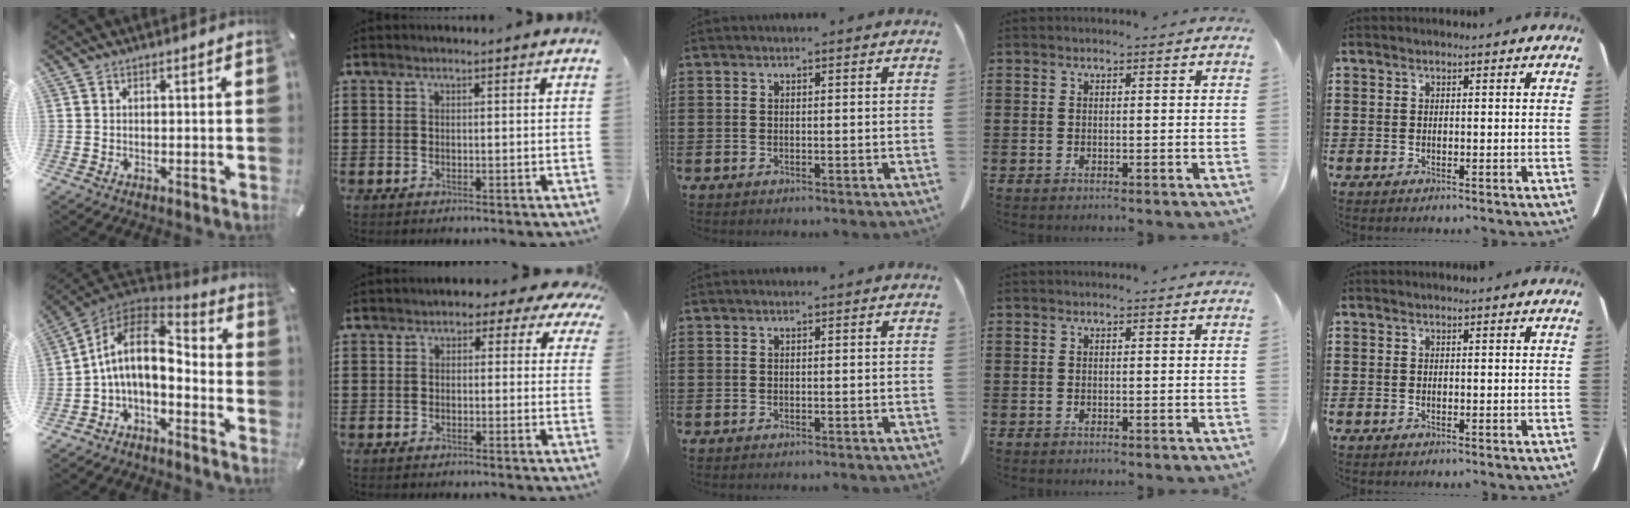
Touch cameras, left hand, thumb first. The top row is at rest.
{"thumb": {"total": 13.1, "force": [0.3, 7.4, 10.7], "torque": [-0.225, 0.003, 0.001]}, "index": {"total": 2.2, "force": [0.0, 1.8, 1.3], "torque": [-0.024, 0.007, -0.007]}}